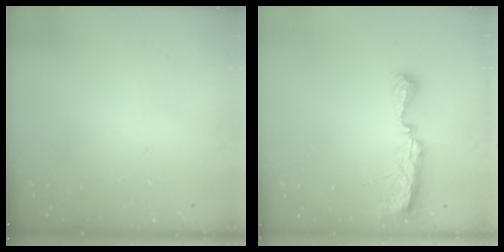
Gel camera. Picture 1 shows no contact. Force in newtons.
{"total": 8.0, "press": 7.9, "slide": 1.1}